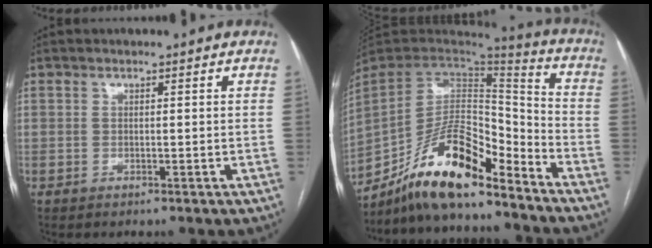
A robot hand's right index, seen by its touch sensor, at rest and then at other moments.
{"total": 16.3, "force": [-12.4, 3.8, 9.9], "torque": [-0.175, 0.021, -0.224]}